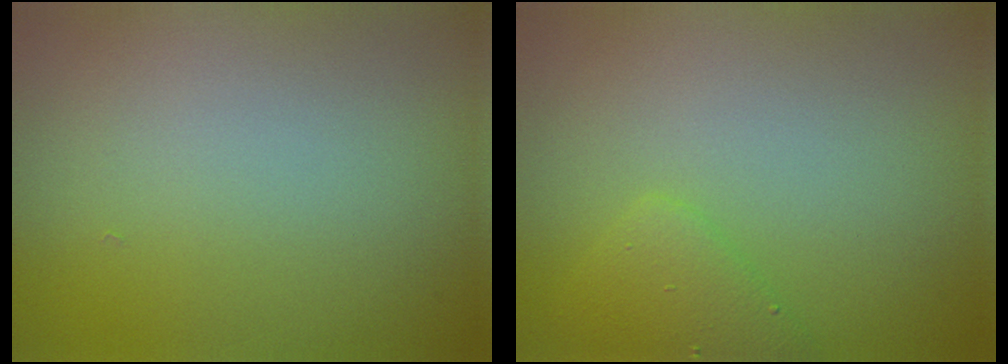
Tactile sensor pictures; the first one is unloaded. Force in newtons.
{"total": 2.0, "press": 2.0, "slide": 0.0}